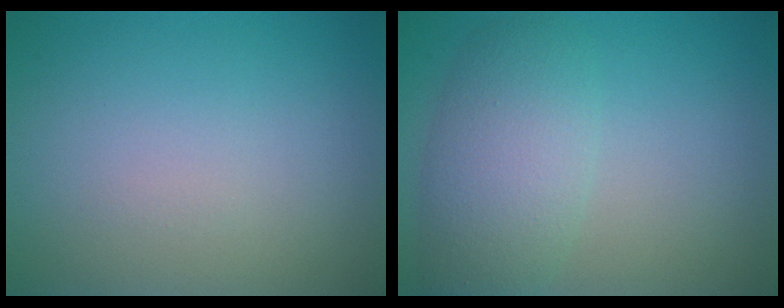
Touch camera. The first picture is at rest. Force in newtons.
{"total": 5.0, "press": 5.0, "slide": 0.0}